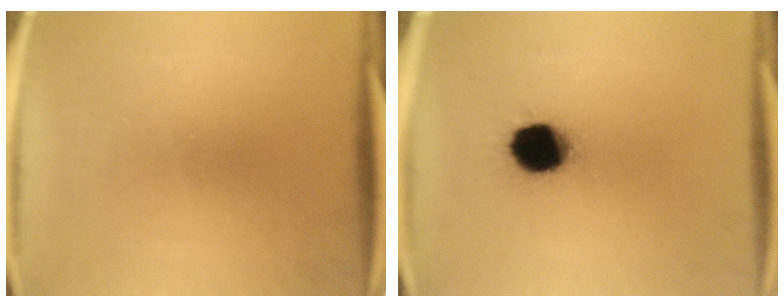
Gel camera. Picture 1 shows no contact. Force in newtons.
{"total": 12.0}